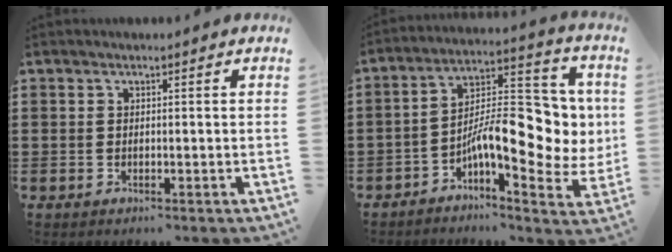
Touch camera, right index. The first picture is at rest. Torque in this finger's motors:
{"motor_torque": [2.14, 0.00, 1.05, 0.21]}